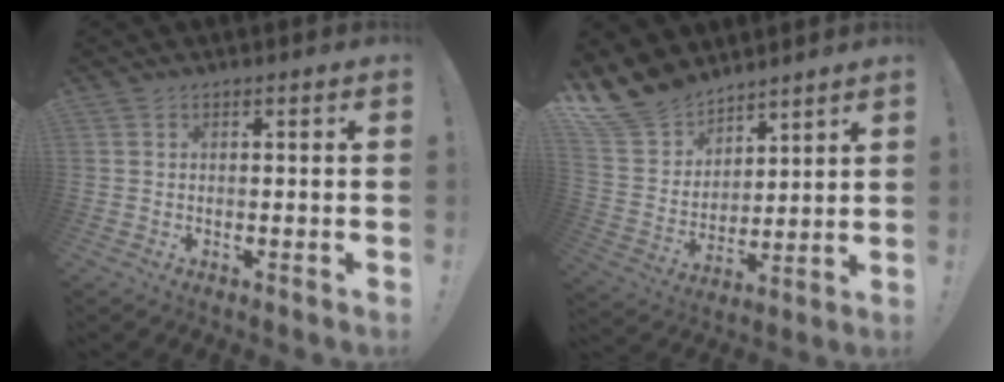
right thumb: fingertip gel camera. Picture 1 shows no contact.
{"total": 13.5, "force": [11.2, 7.1, 2.6], "torque": [-0.077, -0.086, 0.219]}